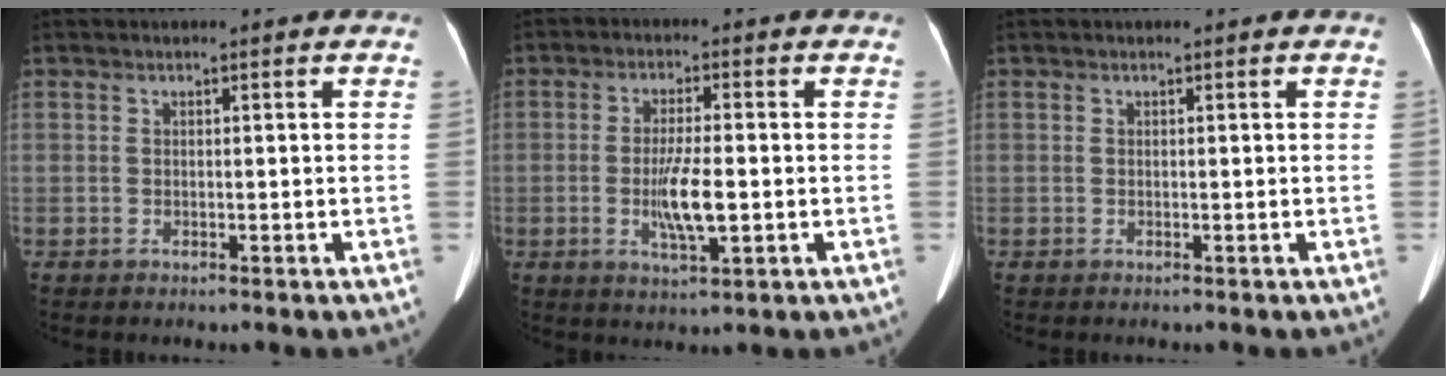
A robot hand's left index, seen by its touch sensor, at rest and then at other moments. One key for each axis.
{"total": 5.9, "fx": -1.6, "fy": 0.9, "fz": 5.6, "tx": -0.109, "ty": -0.028, "tz": -0.029}
{"total": 0.0}